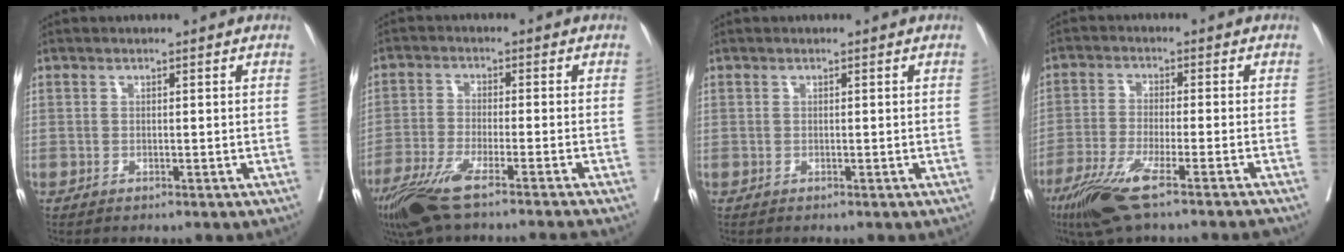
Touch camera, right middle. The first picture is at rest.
{"total": 11.5, "force": [-8.8, -0.6, 7.4], "torque": [-0.127, -0.032, -0.148]}
{"total": 0.0}
{"total": 11.4, "force": [-8.1, -0.3, 8.0], "torque": [-0.142, -0.032, -0.139]}